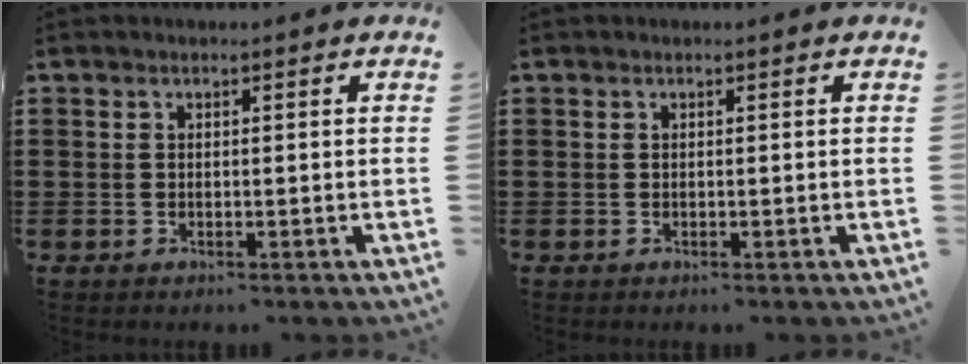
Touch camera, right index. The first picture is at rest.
{"total": 0.0}